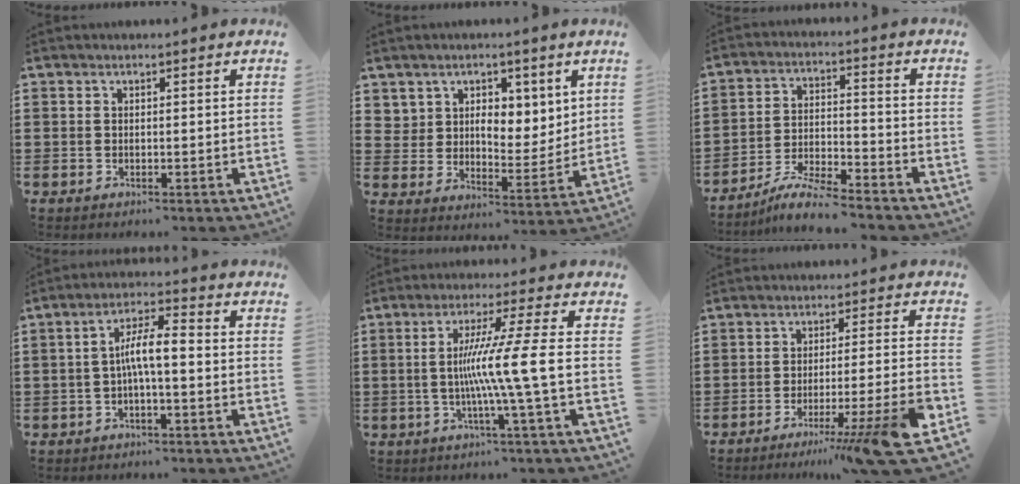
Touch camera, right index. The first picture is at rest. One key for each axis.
{"total": 6.3, "fx": 4.5, "fy": 4.2, "fz": 1.4, "tx": -0.040, "ty": -0.012, "tz": 0.081}
{"total": 6.0, "fx": -5.7, "fy": 0.0, "fz": 1.9, "tx": -0.045, "ty": -0.006, "tz": -0.112}
{"total": 5.8, "fx": -0.8, "fy": 1.2, "fz": 5.7, "tx": -0.111, "ty": 0.007, "tz": -0.019}
{"total": 10.3, "fx": -1.3, "fy": -1.2, "fz": 10.1, "tx": -0.186, "ty": -0.014, "tz": -0.034}
{"total": 9.3, "fx": -5.8, "fy": -0.8, "fz": 7.3, "tx": -0.112, "ty": -0.011, "tz": -0.104}